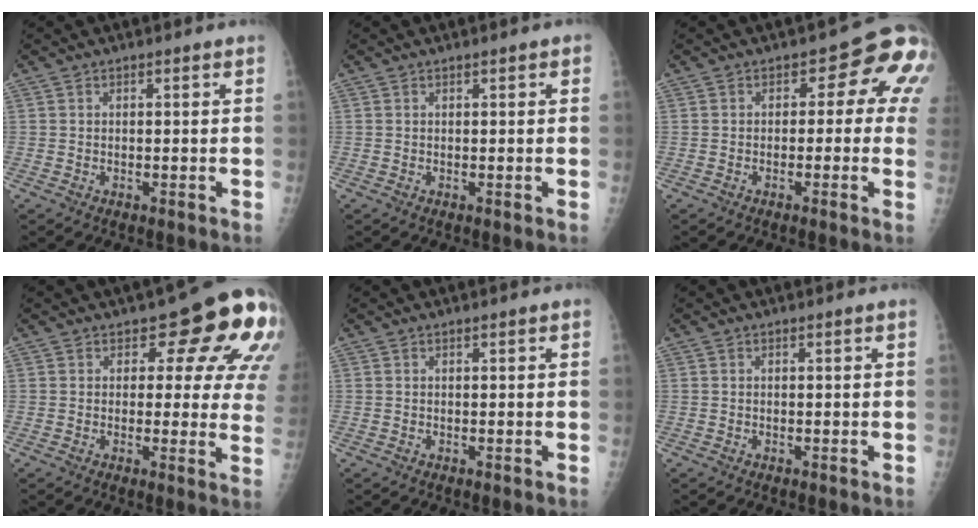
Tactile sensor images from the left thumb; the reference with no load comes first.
{"total": 0.9, "force": [0.4, 0.4, 0.7], "torque": [-0.005, 0.002, 0.003]}
{"total": 7.7, "force": [0.7, 4.7, 6.0], "torque": [-0.023, 0.013, -0.007]}
{"total": 13.4, "force": [6.9, 6.6, 9.4], "torque": [-0.060, -0.037, 0.062]}
{"total": 0.0}
{"total": 0.0}